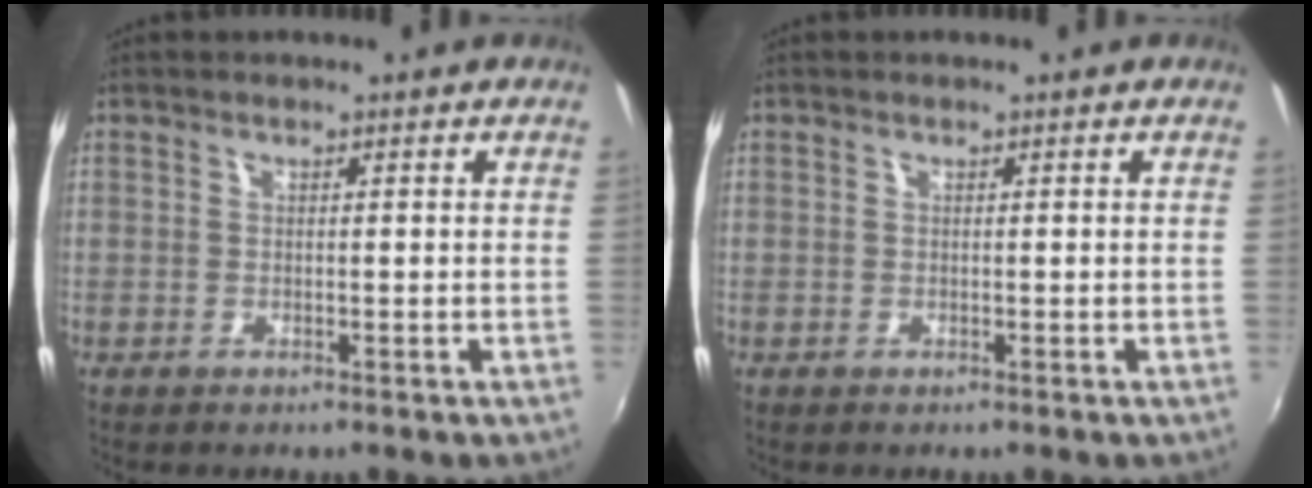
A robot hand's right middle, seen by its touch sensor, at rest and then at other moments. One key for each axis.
{"total": 0.0}